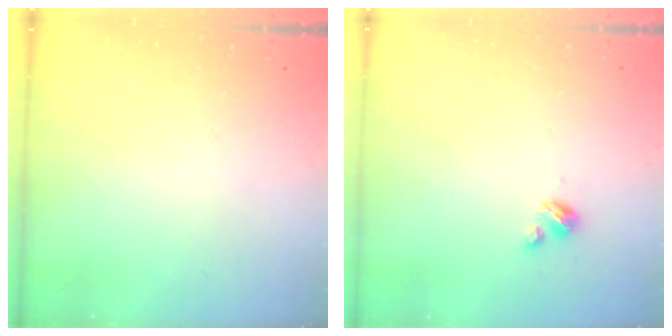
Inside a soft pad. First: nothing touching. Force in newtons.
{"total": 2.7, "press": 2.7, "slide": 0.3}